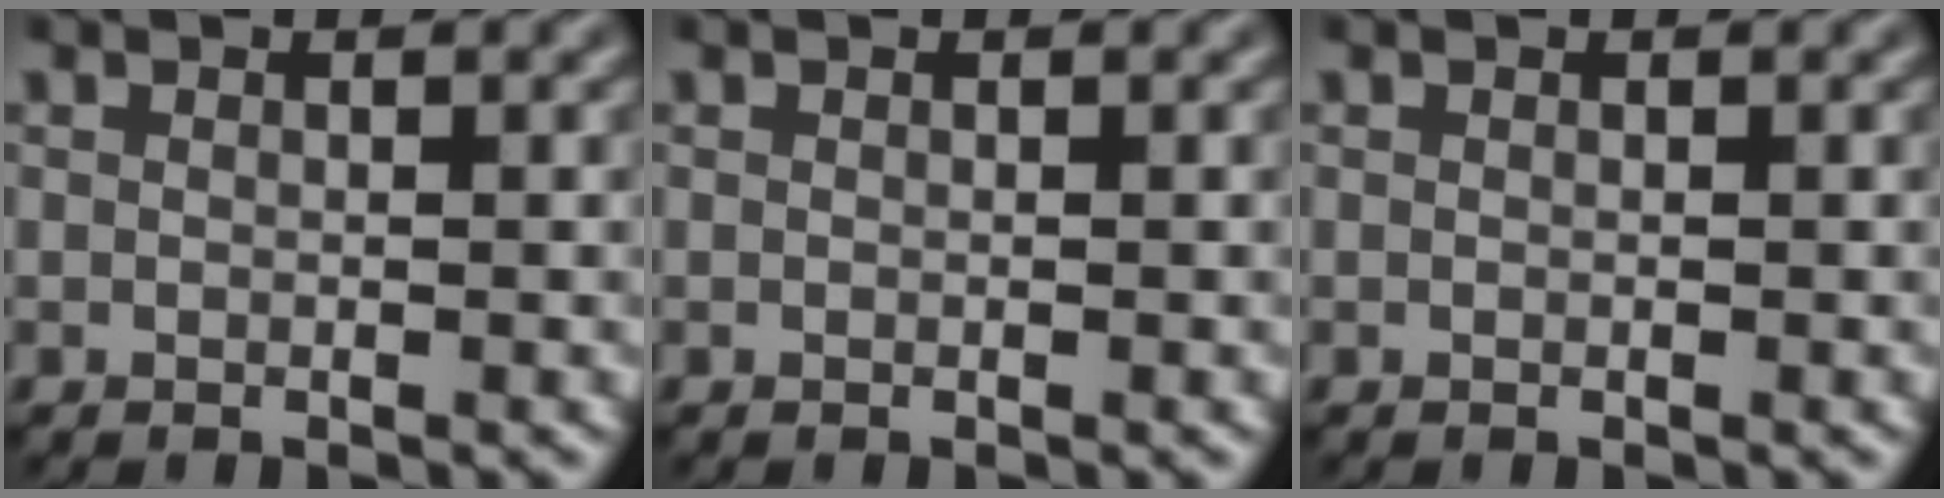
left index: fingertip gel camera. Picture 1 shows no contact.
{"total": 0.0}
{"total": 0.0}